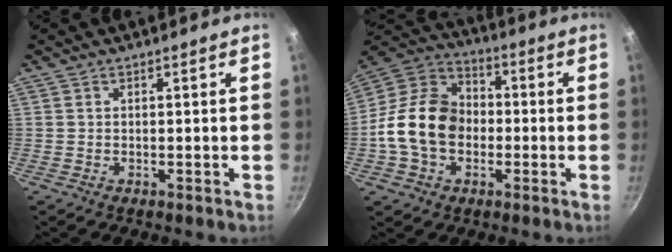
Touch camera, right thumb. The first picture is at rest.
{"total": 16.0, "force": [-2.2, 12.1, 10.2], "torque": [-0.151, 0.037, -0.057]}